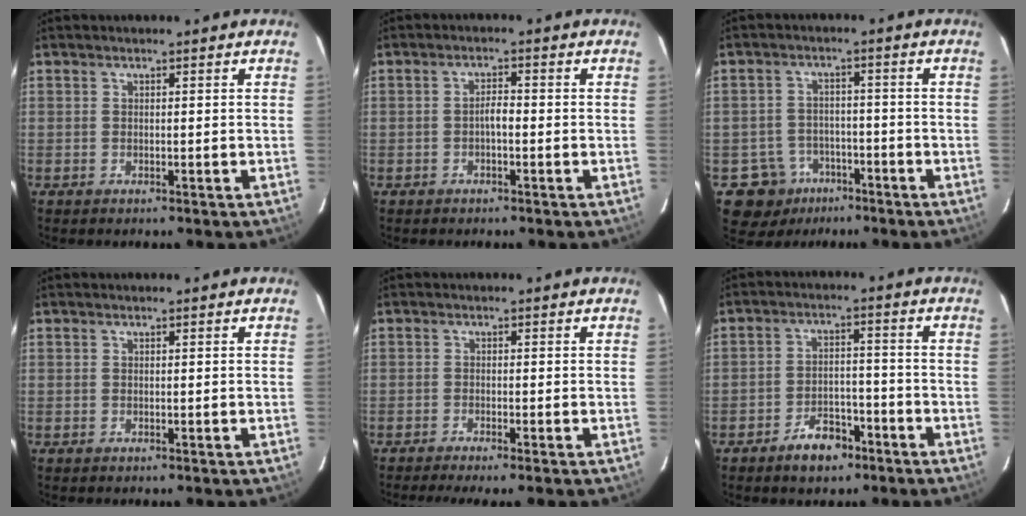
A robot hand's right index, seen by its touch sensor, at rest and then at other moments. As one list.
[{"total": 2.1, "force": [-0.6, 0.6, 1.9], "torque": [-0.032, 0.005, -0.011]}, {"total": 7.5, "force": [-3.8, 6.5, 0.3], "torque": [-0.009, 0.011, -0.050]}, {"total": 0.0}, {"total": 5.7, "force": [-4.6, 0.1, 3.4], "torque": [-0.045, -0.010, -0.070]}, {"total": 6.2, "force": [-4.2, 3.3, 3.2], "torque": [-0.057, 0.011, -0.065]}]